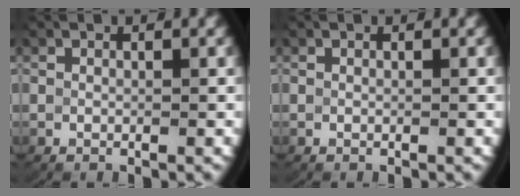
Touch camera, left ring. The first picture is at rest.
{"total": 0.0}